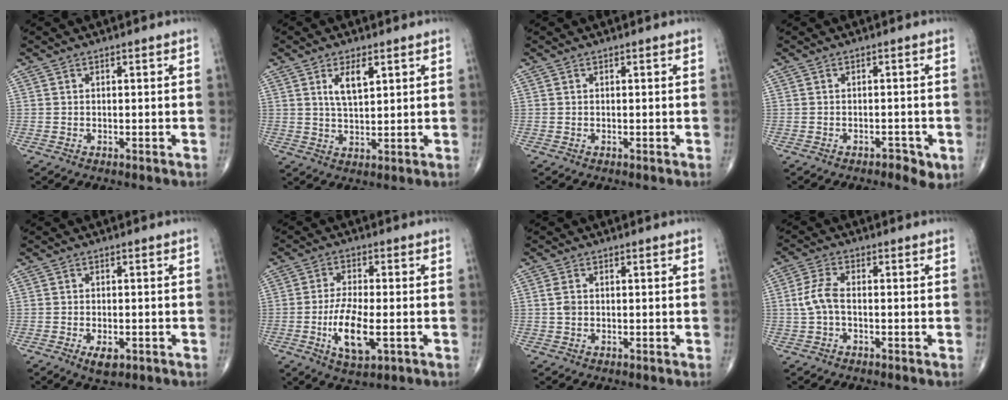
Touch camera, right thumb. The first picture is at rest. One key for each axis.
{"total": 5.4, "fx": 2.3, "fy": 2.2, "fz": 4.3, "tx": -0.074, "ty": -0.015, "tz": 0.045}
{"total": 0.0}
{"total": 2.9, "fx": -1.4, "fy": 1.5, "fz": 2.0, "tx": -0.023, "ty": 0.008, "tz": -0.017}
{"total": 3.3, "fx": -1.5, "fy": 1.6, "fz": 2.5, "tx": -0.039, "ty": -0.001, "tz": -0.020}
{"total": 9.0, "fx": -2.4, "fy": 3.3, "fz": 8.0, "tx": -0.155, "ty": -0.001, "tz": -0.040}
{"total": 1.7, "fx": 0.1, "fy": 1.1, "fz": 1.2, "tx": -0.028, "ty": -0.001, "tz": 0.002}
{"total": 4.7, "fx": -0.5, "fy": 2.4, "fz": 4.0, "tx": -0.095, "ty": 0.012, "tz": -0.015}